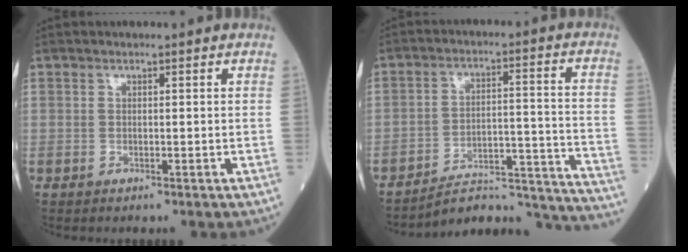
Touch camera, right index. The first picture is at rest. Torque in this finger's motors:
{"motor_torque": [-0.71, -0.55, -0.24, -0.02]}